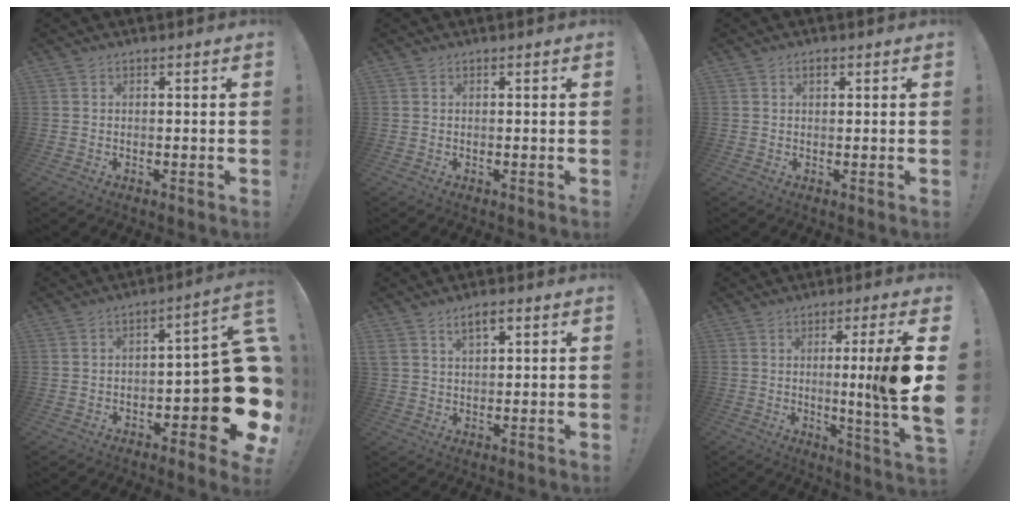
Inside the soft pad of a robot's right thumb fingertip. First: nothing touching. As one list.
[{"total": 0.0}, {"total": 1.5, "force": [0.9, 0.7, 1.0], "torque": [-0.021, 0.002, 0.016]}, {"total": 17.7, "force": [-3.7, 6.4, 16.0], "torque": [-0.197, 0.021, -0.049]}, {"total": 4.8, "force": [2.5, 2.3, 3.4], "torque": [-0.062, -0.001, 0.045]}, {"total": 12.1, "force": [1.1, -1.5, 11.9], "torque": [-0.187, -0.018, 0.002]}]